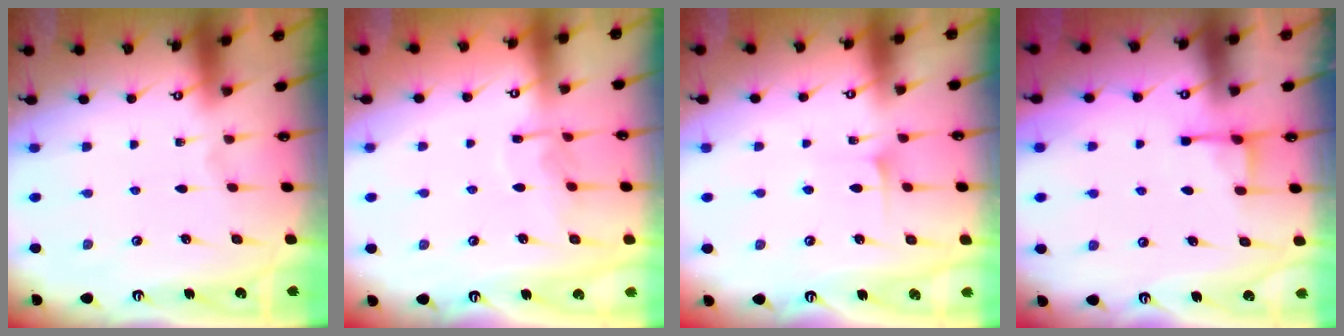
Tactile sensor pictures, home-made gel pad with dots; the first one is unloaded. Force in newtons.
{"total": 6.3, "press": 6.3, "slide": 0.5}
{"total": 6.2, "press": 6.1, "slide": 1.0}
{"total": 4.0, "press": 3.9, "slide": 0.6}